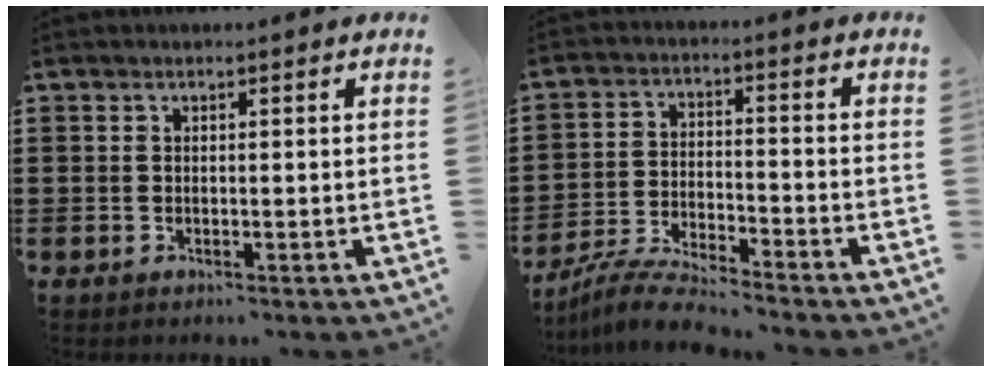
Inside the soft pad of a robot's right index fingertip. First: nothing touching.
{"total": 6.1, "force": [-5.9, 0.2, 1.5], "torque": [-0.043, -0.003, -0.118]}